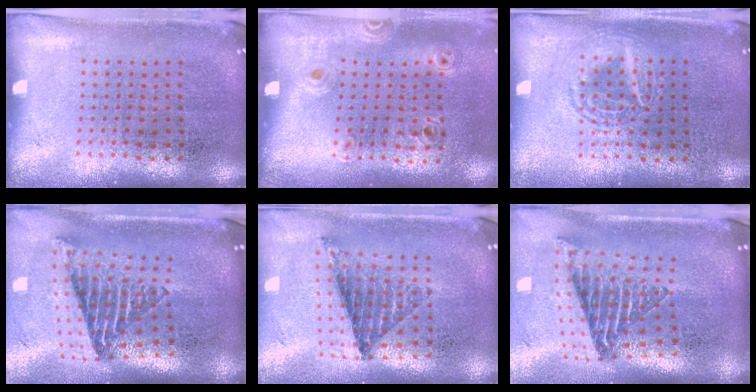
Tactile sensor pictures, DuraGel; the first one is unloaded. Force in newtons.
{"total": 1.1, "press": 1.0, "slide": 0.5}
{"total": 2.6, "press": 2.6, "slide": 0.3}
{"total": 2.8, "press": 1.7, "slide": 2.2}
{"total": 0.8, "press": 0.8, "slide": 0.2}
{"total": 2.6, "press": 1.6, "slide": 2.0}